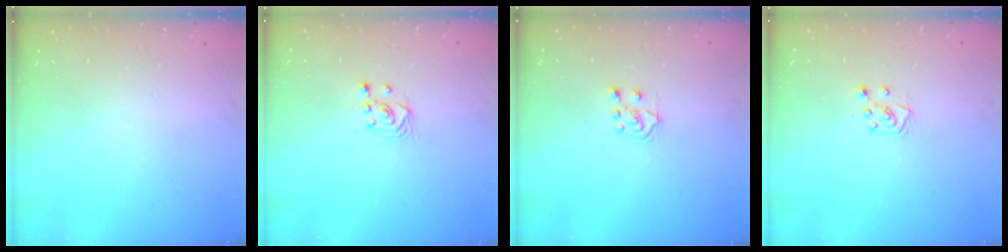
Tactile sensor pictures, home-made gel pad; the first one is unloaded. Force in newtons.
{"total": 2.9, "press": 2.6, "slide": 1.3}
{"total": 6.0, "press": 6.0, "slide": 0.4}
{"total": 5.4, "press": 5.4, "slide": 0.6}